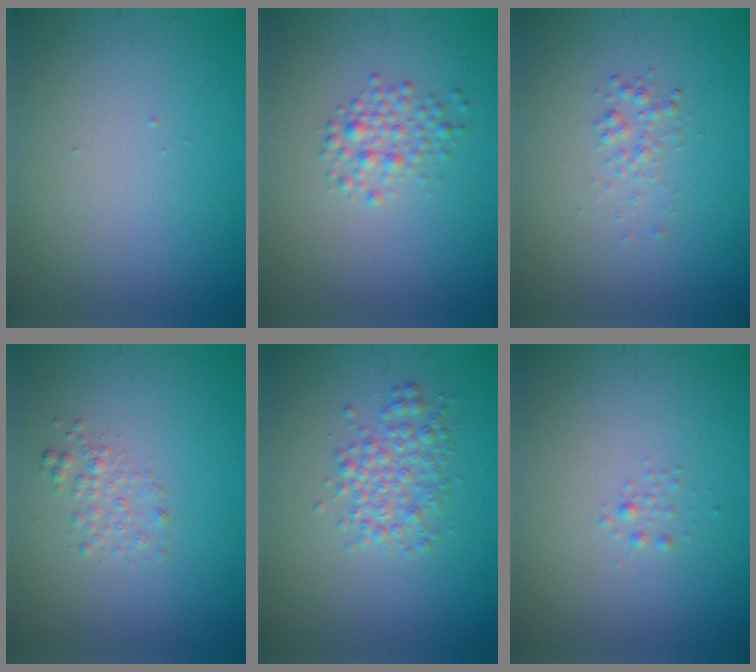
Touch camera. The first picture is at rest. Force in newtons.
{"total": 2.0, "press": 2.0, "slide": 0.1}
{"total": 1.1, "press": 1.1, "slide": 0.1}
{"total": 1.4, "press": 1.4, "slide": 0.1}
{"total": 2.8, "press": 2.8, "slide": 0.0}
{"total": 0.6, "press": 0.6, "slide": 0.0}